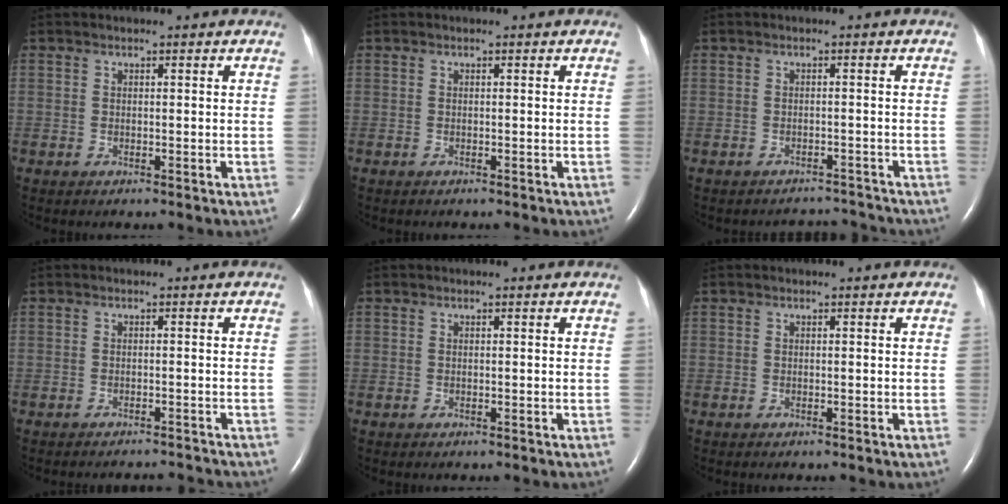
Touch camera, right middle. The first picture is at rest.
{"total": 0.0}
{"total": 3.4, "force": [-3.2, 0.4, -1.0], "torque": [0.014, 0.006, -0.040]}
{"total": 4.3, "force": [-4.3, 0.3, 0.2], "torque": [-0.003, -0.006, -0.051]}
{"total": 0.0}
{"total": 0.0}